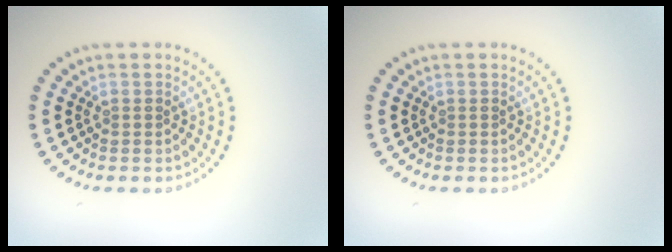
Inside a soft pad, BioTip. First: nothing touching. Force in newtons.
{"total": 0.0}